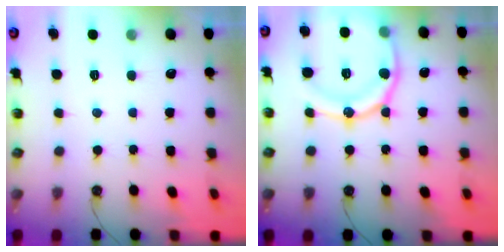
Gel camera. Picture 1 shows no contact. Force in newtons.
{"total": 17.8, "press": 17.7, "slide": 1.9}